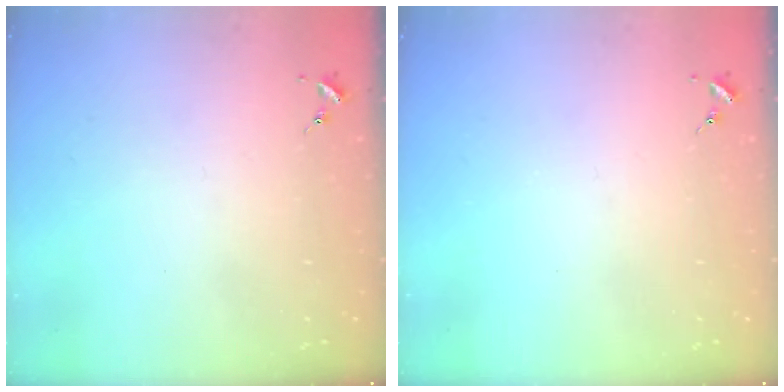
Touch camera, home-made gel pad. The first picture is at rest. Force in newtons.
{"total": 0.0}